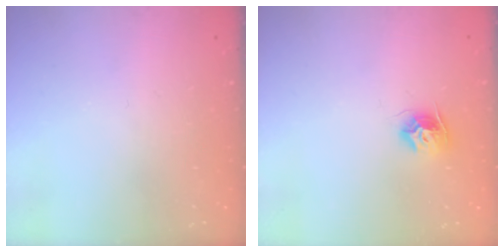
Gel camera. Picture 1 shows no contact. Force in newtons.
{"total": 8.7, "press": 8.6, "slide": 0.4}